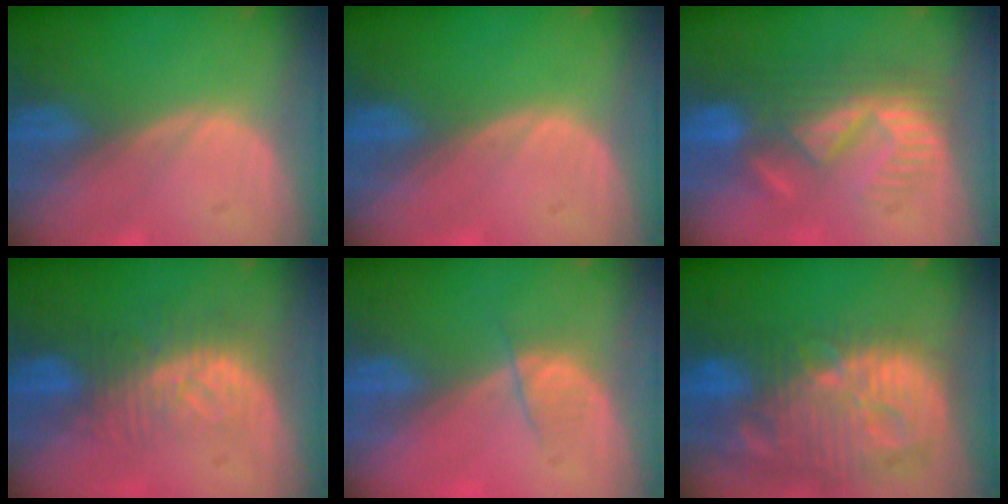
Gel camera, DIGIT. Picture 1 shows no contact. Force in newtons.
{"total": 0.0}
{"total": 9.0, "press": 8.4, "slide": 3.2}
{"total": 8.2, "press": 7.2, "slide": 3.9}
{"total": 2.5, "press": 2.3, "slide": 0.9}
{"total": 14.5, "press": 12.7, "slide": 7.1}